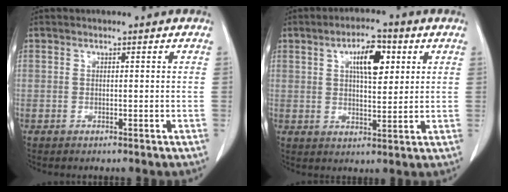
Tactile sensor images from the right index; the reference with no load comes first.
{"total": 7.4, "force": [2.7, 2.7, 6.3], "torque": [-0.105, 0.010, 0.044]}